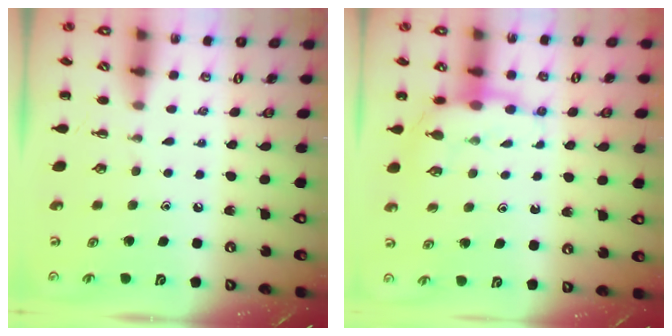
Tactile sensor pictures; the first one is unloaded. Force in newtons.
{"total": 7.7, "press": 7.6, "slide": 1.1}